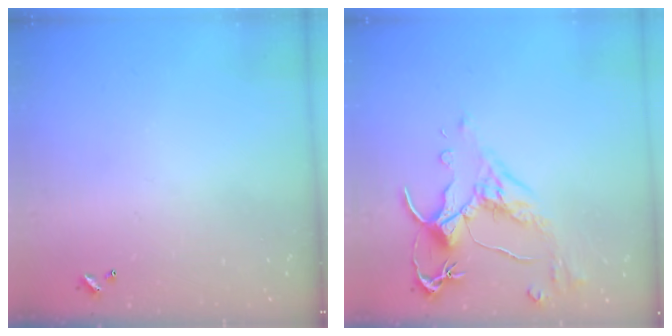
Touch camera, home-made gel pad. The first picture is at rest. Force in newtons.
{"total": 2.6, "press": 2.2, "slide": 1.4}